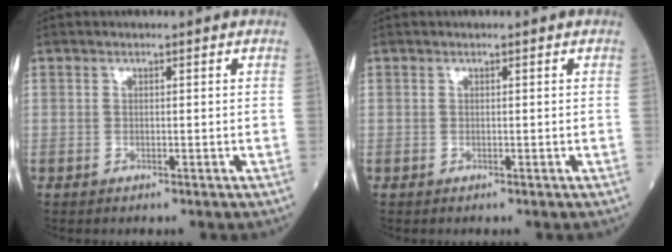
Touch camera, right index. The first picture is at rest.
{"total": 0.0}